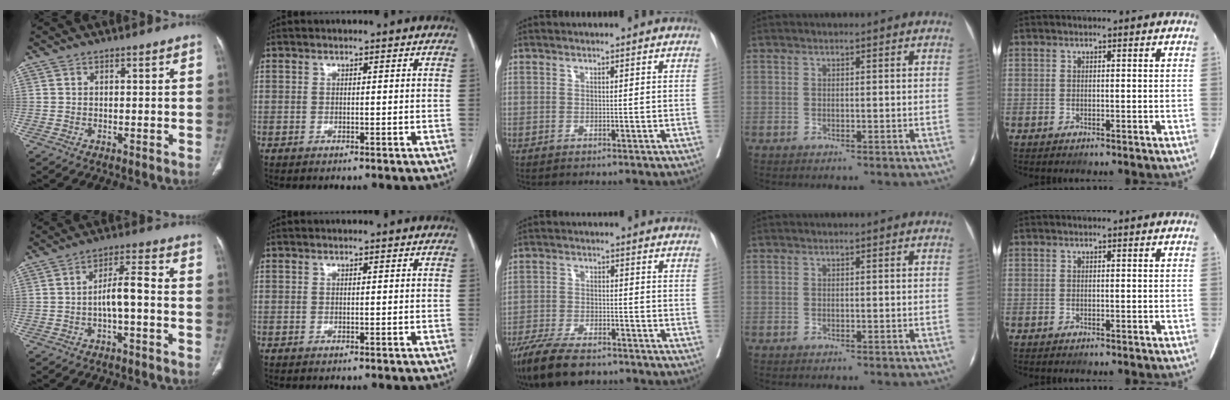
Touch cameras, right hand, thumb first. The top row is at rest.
{"thumb": {"total": 5.9, "force": [-1.5, 1.6, 5.4], "torque": [-0.097, 0.032, -0.028]}, "middle": {"total": 10.7, "force": [-8.3, 3.3, 5.9], "torque": [-0.103, -0.019, -0.141]}}